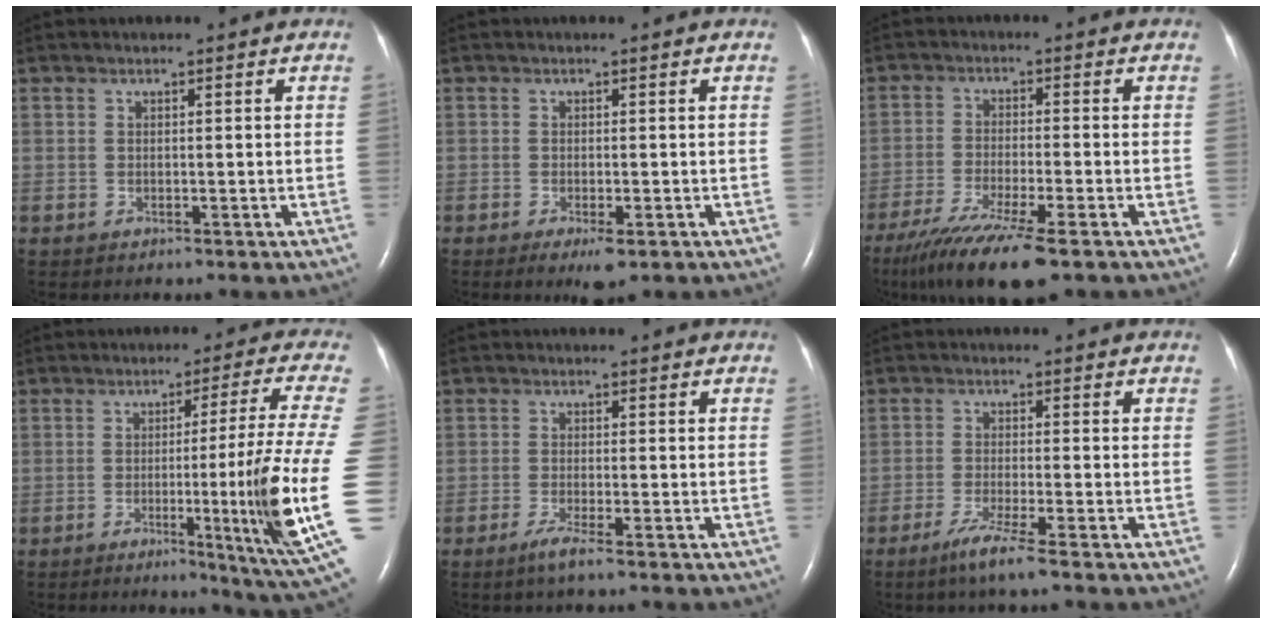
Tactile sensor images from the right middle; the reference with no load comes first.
{"total": 2.8, "force": [-1.4, 0.6, 2.4], "torque": [-0.041, -0.007, -0.021]}
{"total": 12.5, "force": [-8.8, 0.6, 8.9], "torque": [-0.165, -0.038, -0.149]}
{"total": 15.7, "force": [-3.0, -2.5, 15.2], "torque": [-0.221, -0.030, -0.050]}
{"total": 2.3, "force": [-1.5, -0.4, 1.6], "torque": [-0.039, -0.006, -0.034]}
{"total": 4.6, "force": [-3.0, -0.8, 3.3], "torque": [-0.067, -0.014, -0.061]}